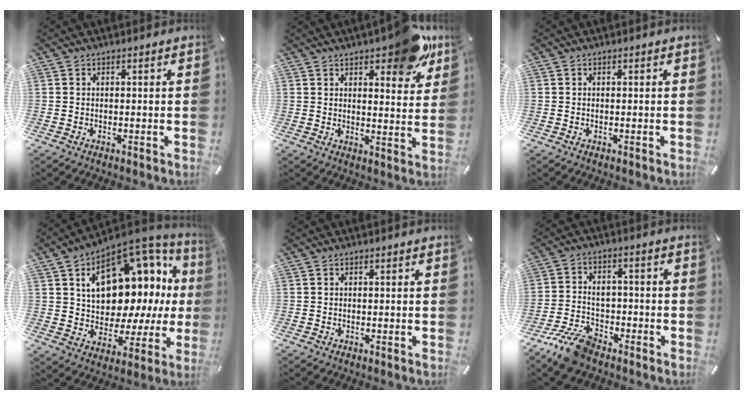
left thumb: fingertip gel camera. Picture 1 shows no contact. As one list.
[{"total": 12.0, "force": [8.6, 4.4, 7.0], "torque": [-0.077, -0.056, 0.145]}, {"total": 0.0}, {"total": 17.1, "force": [7.1, 11.5, 10.5], "torque": [-0.143, -0.060, 0.124]}, {"total": 0.0}, {"total": 9.6, "force": [-6.0, 5.6, 5.0], "torque": [-0.105, 0.033, -0.111]}]